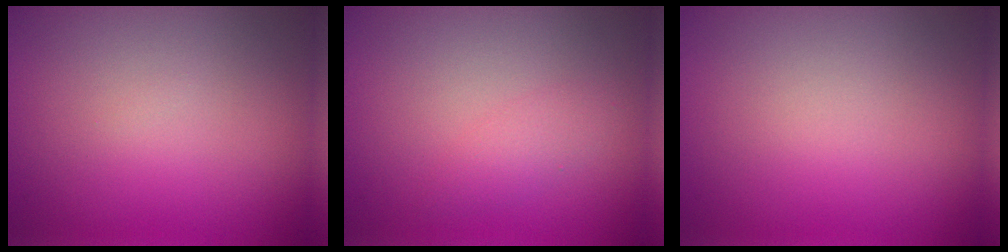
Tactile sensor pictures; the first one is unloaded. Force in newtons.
{"total": 1.4, "press": 1.4, "slide": 0.0}
{"total": 0.0}